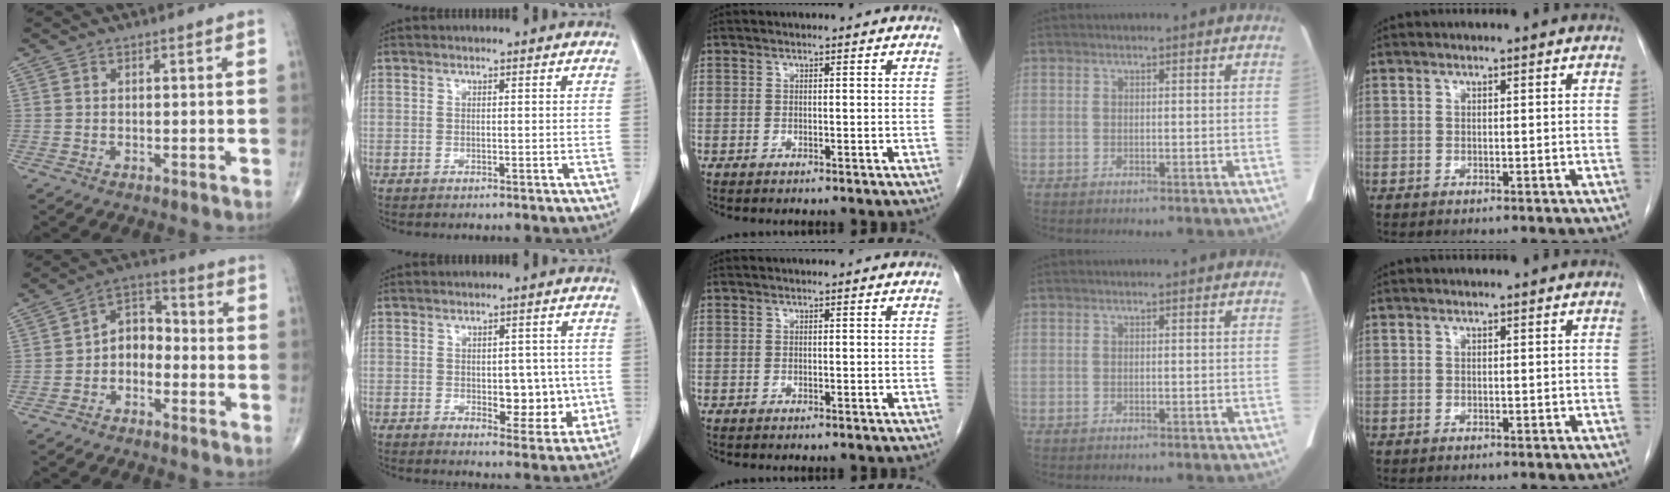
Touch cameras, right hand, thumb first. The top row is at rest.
{"thumb": {"total": 7.0, "force": [-2.1, 5.0, 4.3], "torque": [-0.047, 0.041, -0.055]}, "index": {"total": 7.0, "force": [-0.6, 3.9, 5.8], "torque": [-0.058, 0.002, 0.002]}}